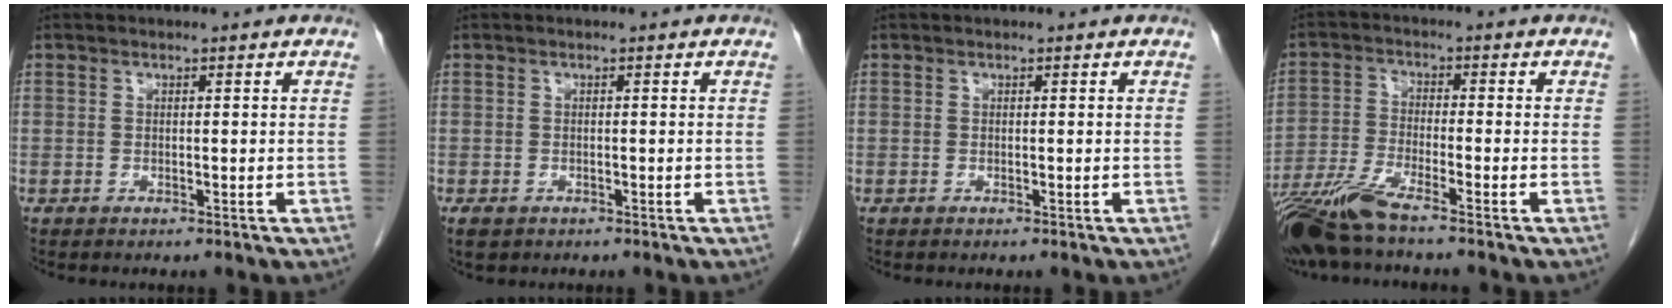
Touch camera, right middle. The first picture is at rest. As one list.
[{"total": 1.7, "force": [-0.9, 1.2, 0.9], "torque": [-0.019, -0.001, -0.007]}, {"total": 0.0}, {"total": 8.4, "force": [-6.6, -0.1, 5.1], "torque": [-0.104, -0.029, -0.131]}]